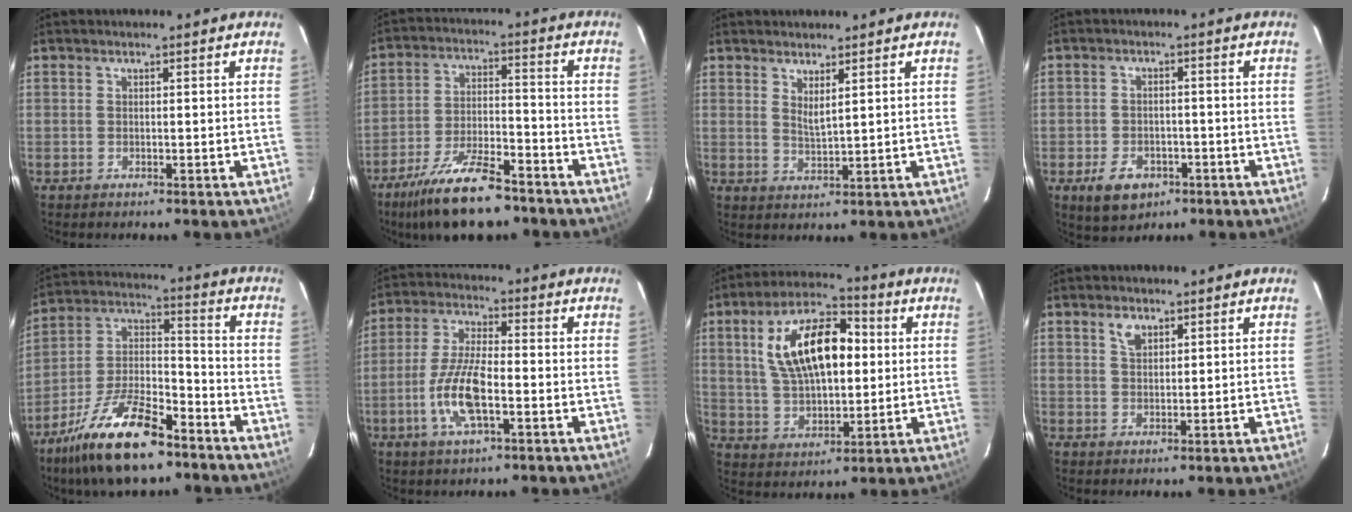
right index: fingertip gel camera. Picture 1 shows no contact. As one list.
[{"total": 16.2, "force": [-12.4, 4.9, 9.2], "torque": [-0.188, -0.015, -0.207]}, {"total": 2.9, "force": [1.9, 0.4, 2.1], "torque": [-0.038, -0.007, 0.031]}, {"total": 7.1, "force": [-3.5, 5.1, 3.4], "torque": [-0.081, 0.006, -0.045]}, {"total": 19.3, "force": [-12.7, 7.0, 12.7], "torque": [-0.253, -0.004, -0.224]}, {"total": 10.2, "force": [-3.4, 3.0, 9.1], "torque": [-0.191, -0.001, -0.068]}, {"total": 17.1, "force": [3.6, 8.5, 14.4], "torque": [-0.262, 0.027, 0.067]}, {"total": 2.8, "force": [1.6, 1.7, 1.6], "torque": [-0.026, 0.007, 0.031]}]